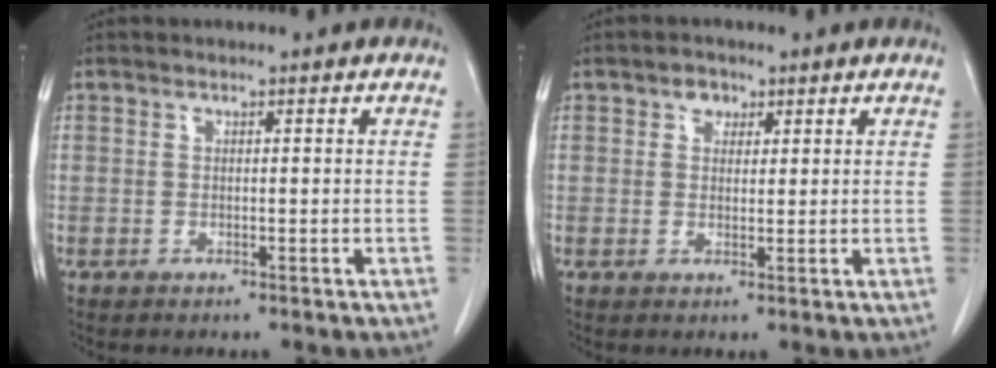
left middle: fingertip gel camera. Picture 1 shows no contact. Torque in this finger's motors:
{"motor_torque": [0.14, -0.10, -0.02, 0.00]}